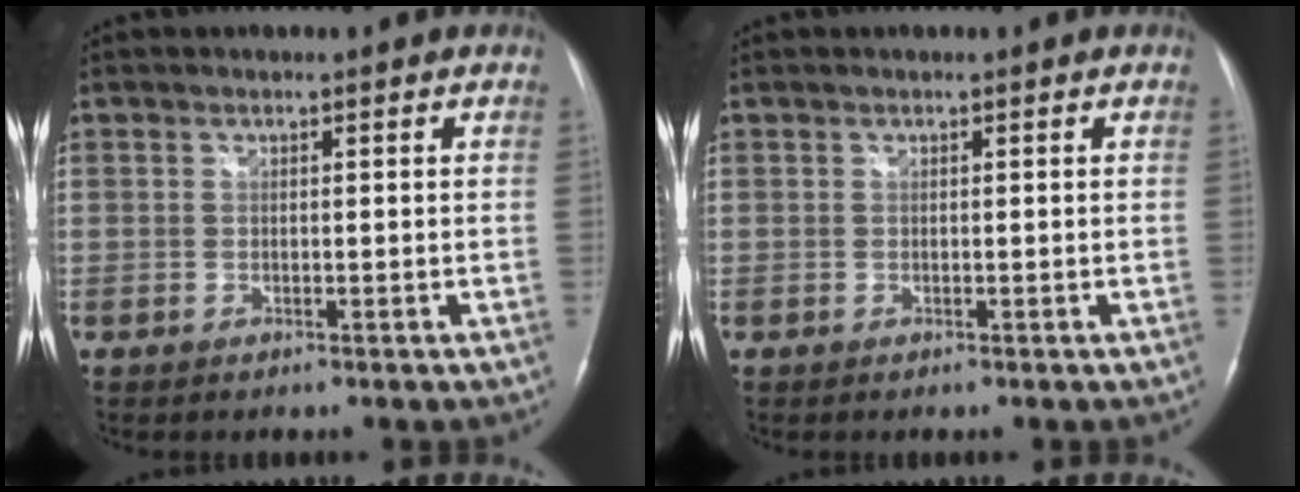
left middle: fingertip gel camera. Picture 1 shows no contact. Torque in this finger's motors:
{"motor_torque": [-0.01, 0.00, 0.01, 0.00]}